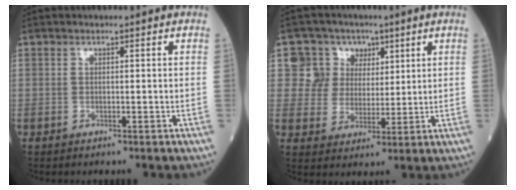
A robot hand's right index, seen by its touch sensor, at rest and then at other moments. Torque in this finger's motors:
{"motor_torque": [0.12, 0.14, 0.00, 0.01]}